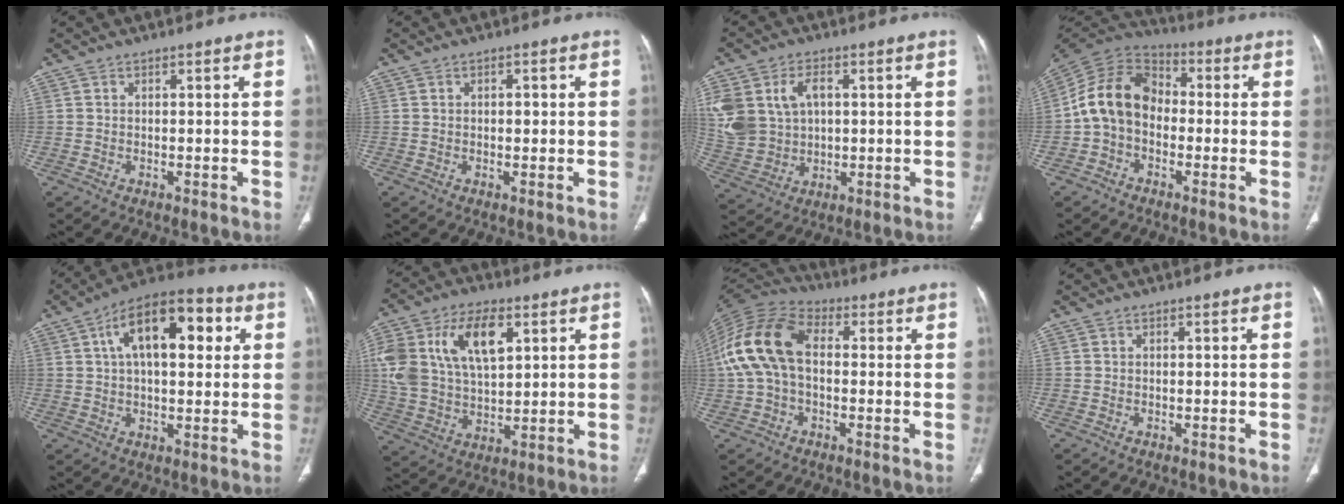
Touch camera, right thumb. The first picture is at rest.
{"total": 1.5, "force": [0.2, 0.8, 1.3], "torque": [-0.018, 0.001, 0.004]}
{"total": 16.4, "force": [3.8, 12.0, 10.4], "torque": [-0.246, 0.012, 0.092]}
{"total": 12.7, "force": [-1.4, 9.5, 8.3], "torque": [-0.143, 0.039, -0.042]}
{"total": 16.8, "force": [5.0, 8.1, 13.9], "torque": [-0.194, 0.020, 0.071]}
{"total": 18.9, "force": [6.4, 10.7, 14.2], "torque": [-0.276, -0.006, 0.120]}
{"total": 15.0, "force": [0.8, 9.4, 11.6], "torque": [-0.244, 0.038, 0.005]}
{"total": 0.0}